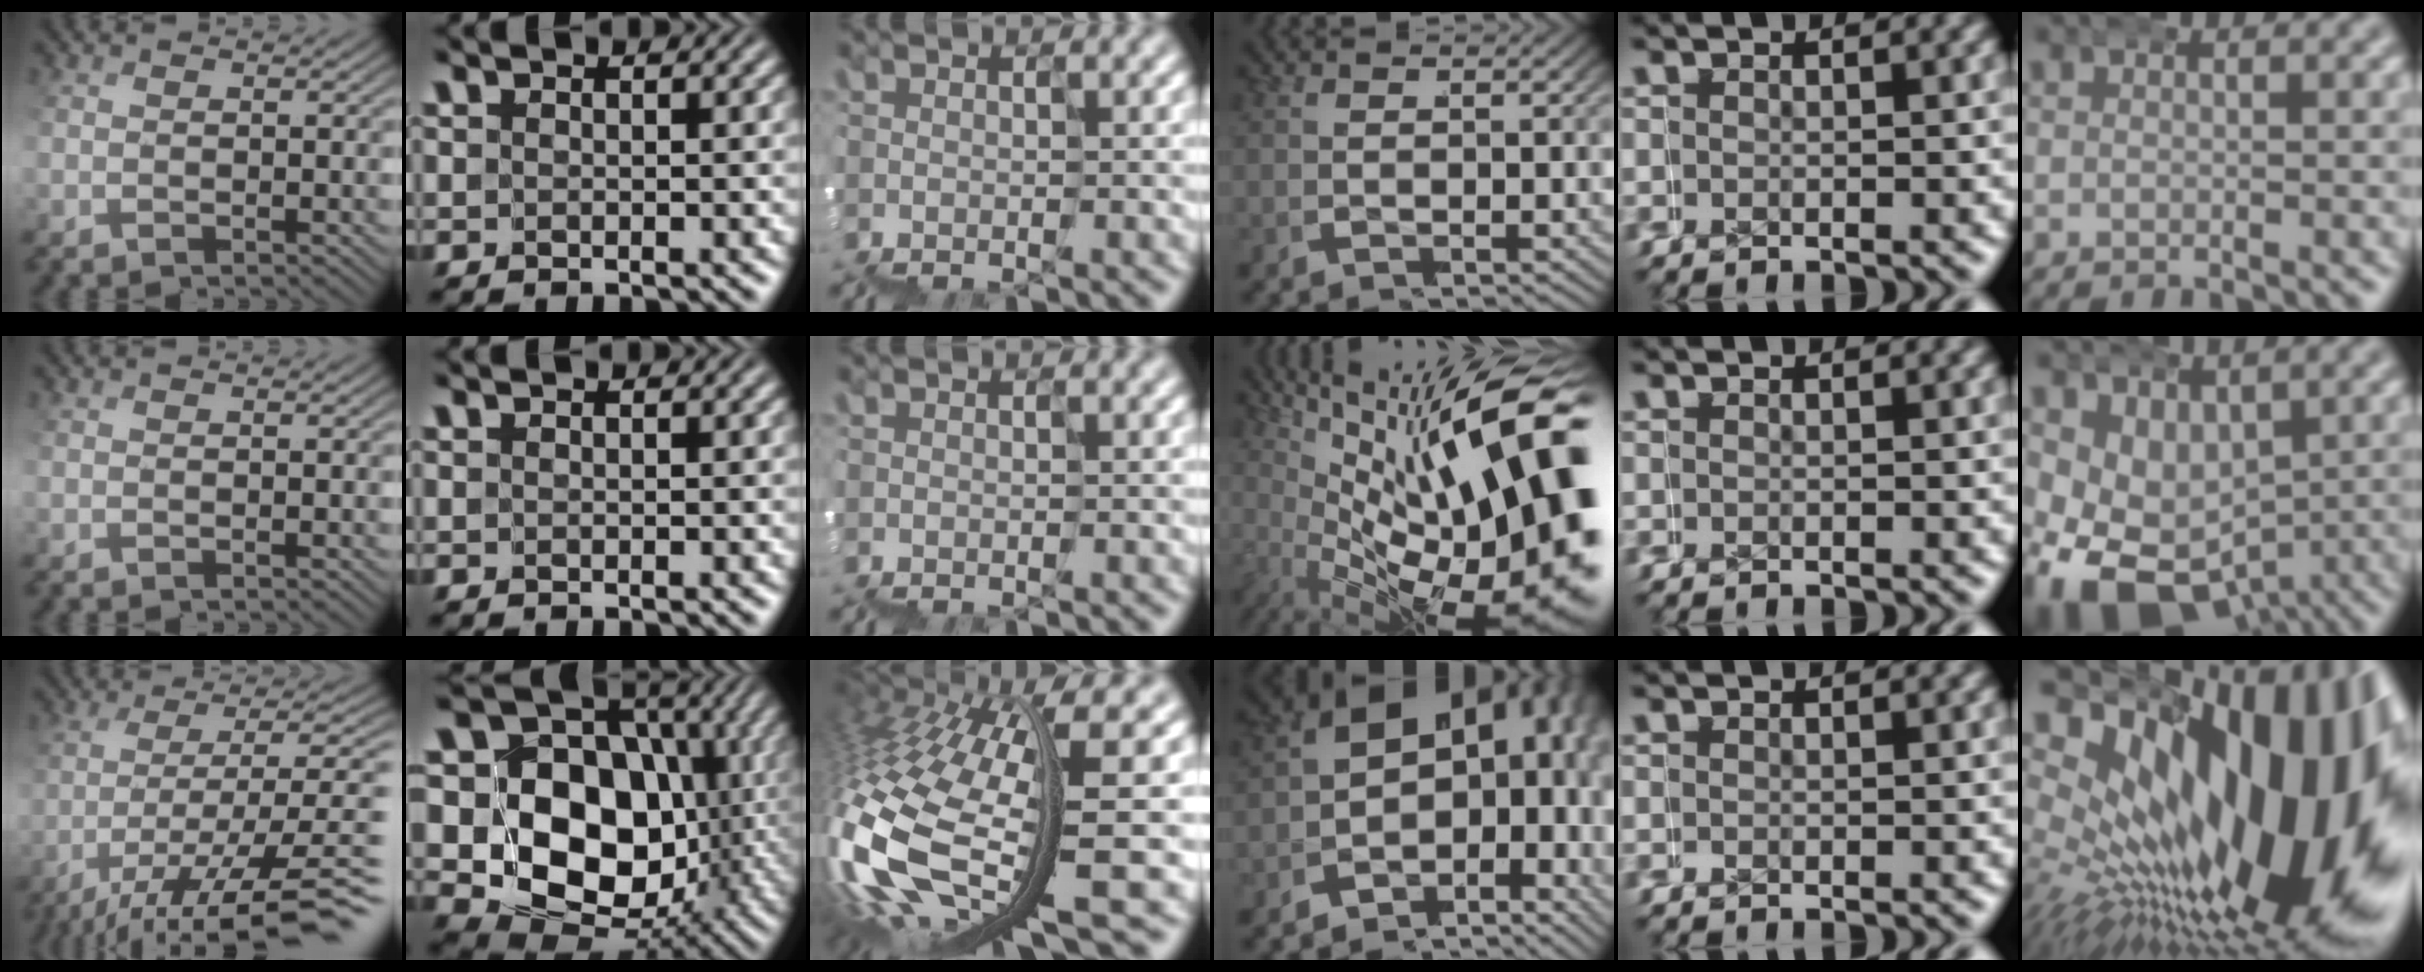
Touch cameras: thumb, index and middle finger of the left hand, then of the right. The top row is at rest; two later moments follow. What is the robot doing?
{"motion": "wrap", "object": "duck tape"}